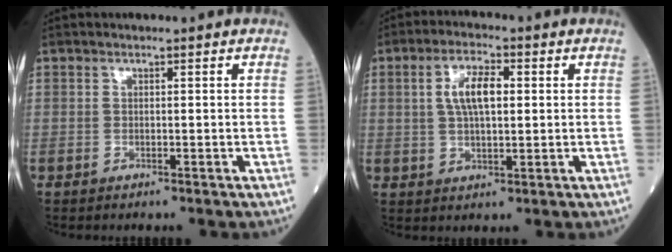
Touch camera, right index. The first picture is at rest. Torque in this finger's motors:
{"motor_torque": [0.40, 0.19, 0.16, 0.09]}